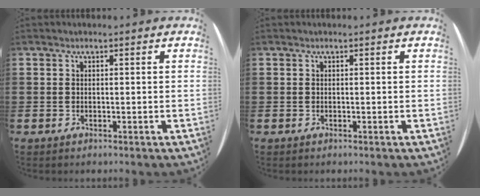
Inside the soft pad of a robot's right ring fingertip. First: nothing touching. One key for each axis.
{"total": 0.0}